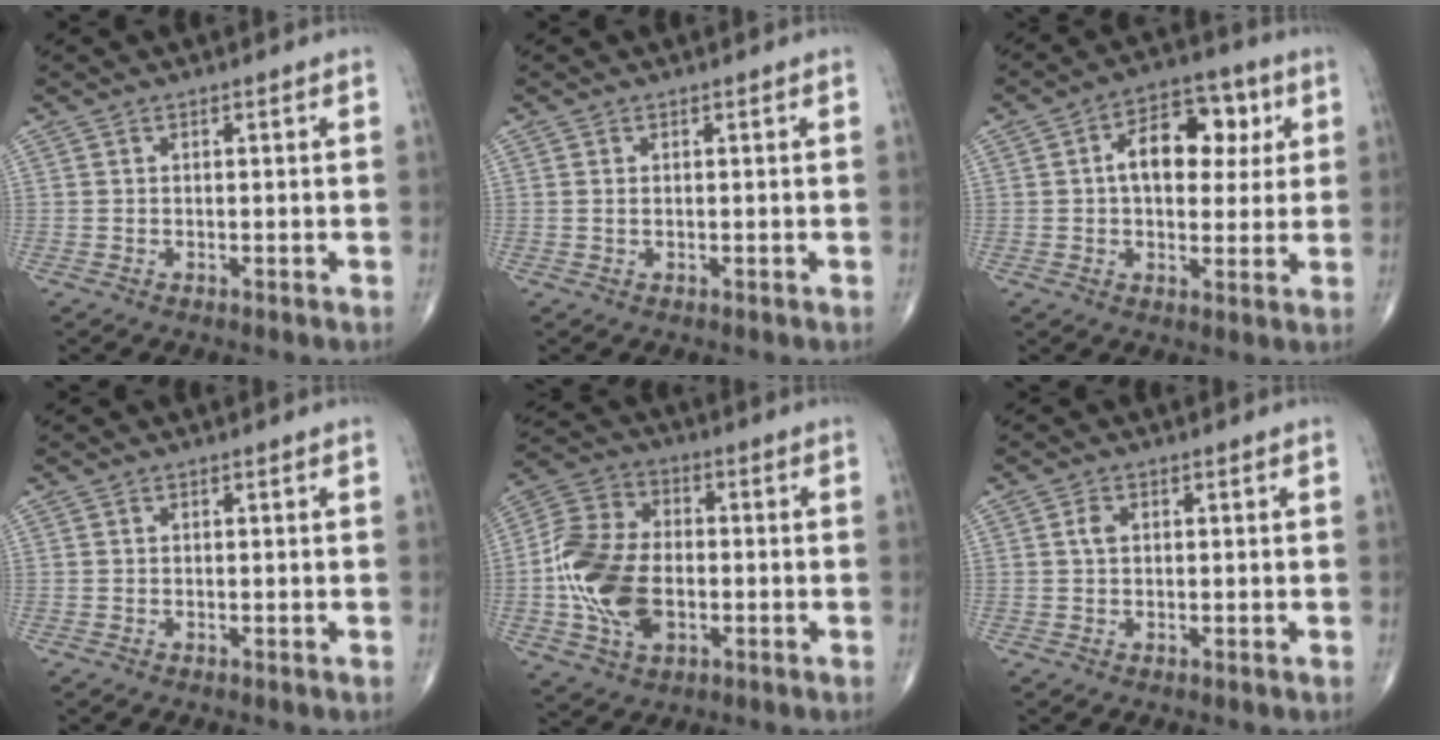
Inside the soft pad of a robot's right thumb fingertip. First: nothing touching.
{"total": 0.6, "force": [0.1, 0.4, 0.5], "torque": [-0.014, 0.003, 0.005]}
{"total": 12.8, "force": [2.6, 7.9, 9.7], "torque": [-0.110, 0.015, 0.033]}
{"total": 0.0}
{"total": 15.9, "force": [-2.1, 10.2, 12.0], "torque": [-0.232, 0.017, -0.039]}
{"total": 1.7, "force": [0.4, 1.2, 1.2], "torque": [-0.024, 0.004, 0.006]}